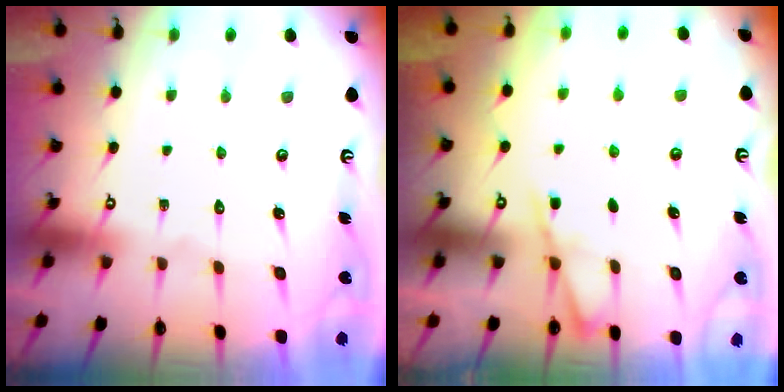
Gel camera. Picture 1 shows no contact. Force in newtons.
{"total": 4.0, "press": 4.0, "slide": 0.3}